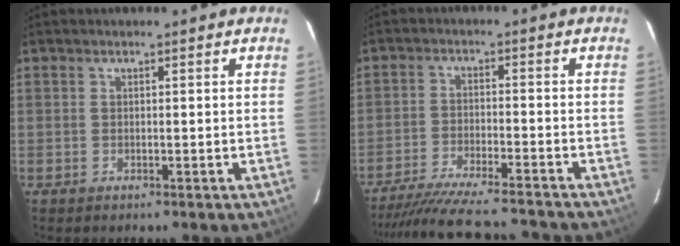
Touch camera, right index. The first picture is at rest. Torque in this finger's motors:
{"motor_torque": [1.13, -1.00, 0.31, 0.06]}